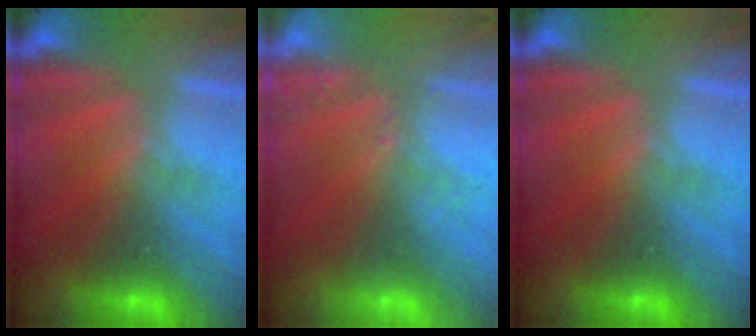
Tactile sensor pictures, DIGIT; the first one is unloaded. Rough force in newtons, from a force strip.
{"total": 2.4}
{"total": 0.0}